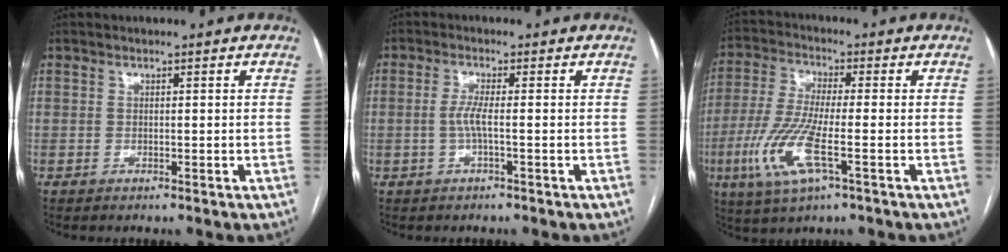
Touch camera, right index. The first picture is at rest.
{"total": 2.7, "force": [-0.5, 0.1, 2.6], "torque": [-0.057, 0.000, -0.011]}
{"total": 10.9, "force": [-3.7, 1.6, 10.1], "torque": [-0.224, -0.014, -0.074]}